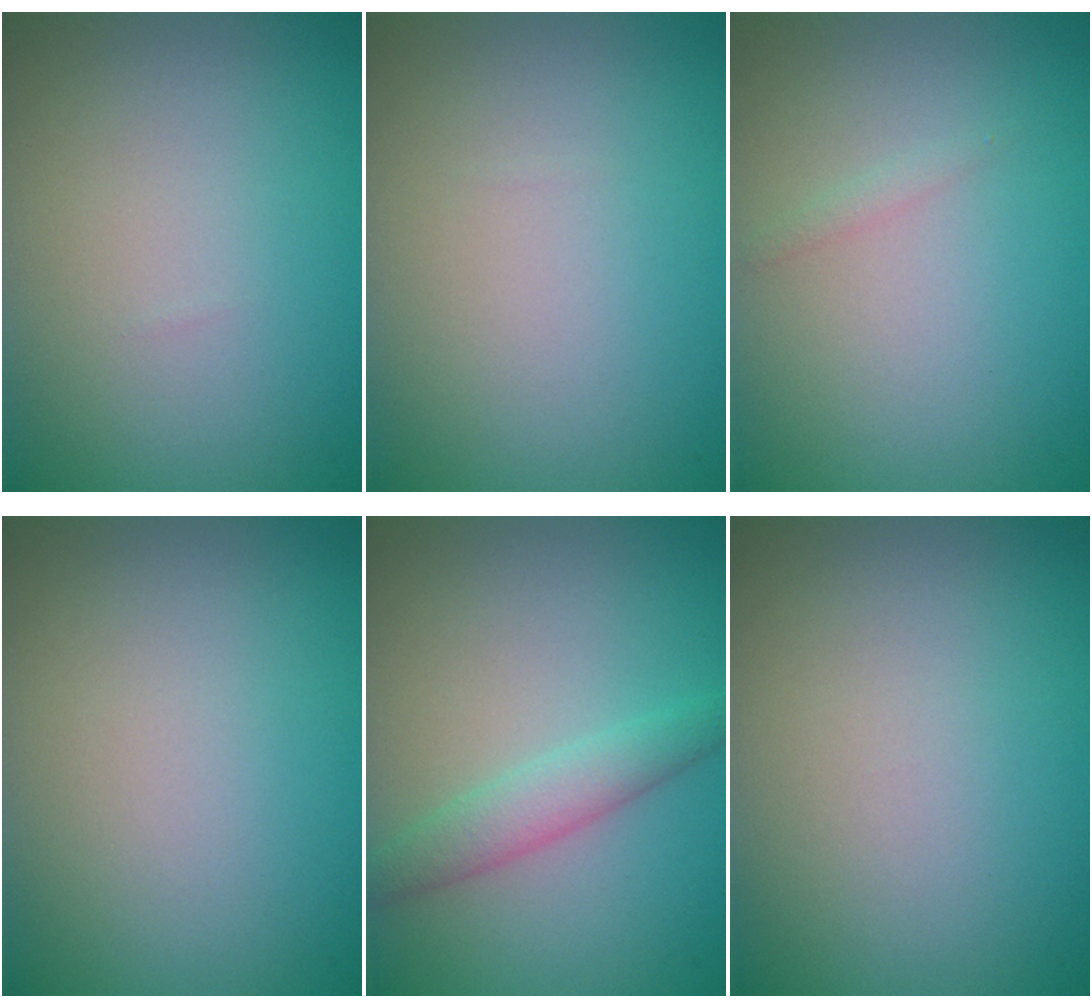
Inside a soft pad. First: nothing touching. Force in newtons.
{"total": 0.0}
{"total": 0.6, "press": 0.6, "slide": 0.0}
{"total": 0.0}
{"total": 2.5, "press": 2.5, "slide": 0.0}
{"total": 0.0}